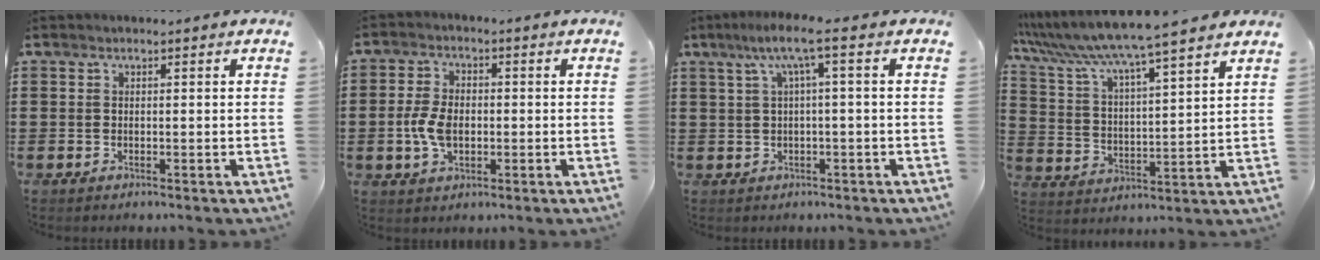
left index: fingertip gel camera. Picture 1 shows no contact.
{"total": 5.8, "force": [-0.7, 3.5, 4.5], "torque": [-0.112, 0.000, -0.020]}
{"total": 5.9, "force": [1.3, 0.3, 5.7], "torque": [-0.114, 0.005, 0.017]}
{"total": 7.6, "force": [6.9, -0.6, 3.2], "torque": [-0.094, -0.046, 0.113]}